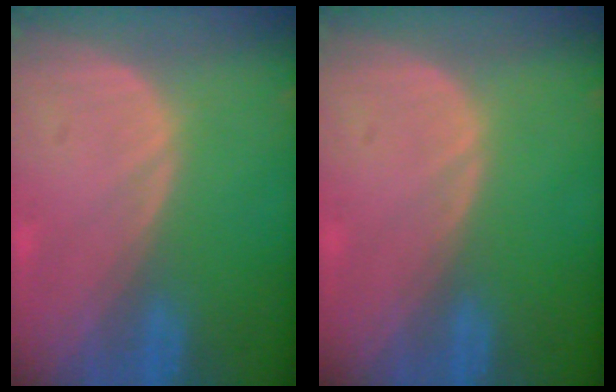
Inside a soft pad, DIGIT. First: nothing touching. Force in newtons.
{"total": 0.0}